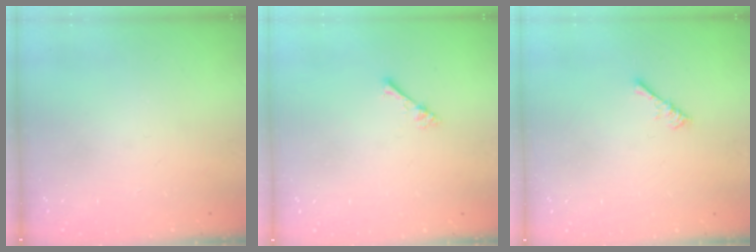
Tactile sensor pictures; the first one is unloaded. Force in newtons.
{"total": 1.0, "press": 1.0, "slide": 0.3}
{"total": 0.8, "press": 0.8, "slide": 0.3}